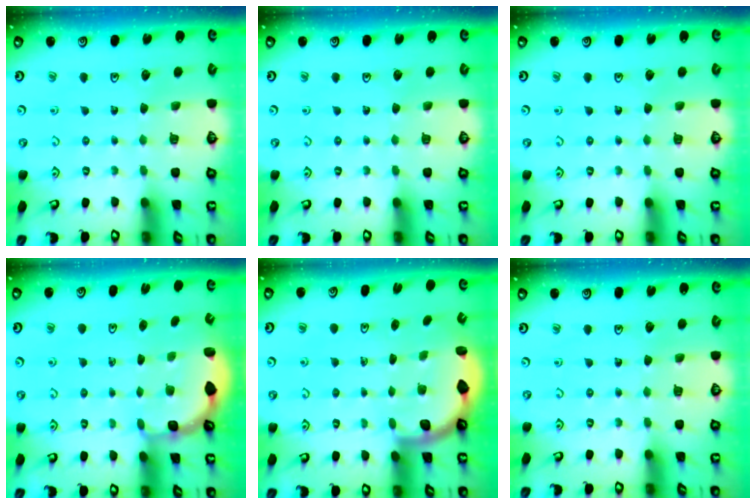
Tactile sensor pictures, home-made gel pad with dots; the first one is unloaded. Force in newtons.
{"total": 0.0}
{"total": 0.0}
{"total": 2.9, "press": 2.4, "slide": 1.8}
{"total": 2.6, "press": 2.5, "slide": 0.6}
{"total": 0.0}